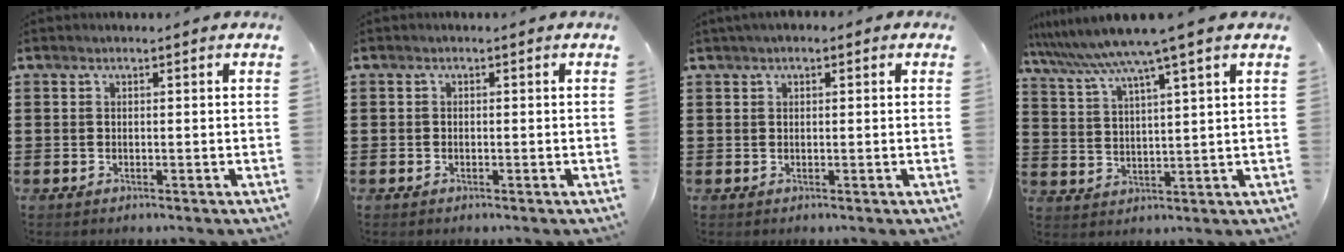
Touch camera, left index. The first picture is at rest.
{"total": 0.5, "force": [-0.4, 0.4, 0.1], "torque": [-0.004, 0.000, -0.007]}
{"total": 1.2, "force": [0.4, 0.6, 0.9], "torque": [-0.017, 0.006, 0.007]}
{"total": 7.3, "force": [5.8, -0.9, 4.4], "torque": [-0.104, -0.036, 0.095]}